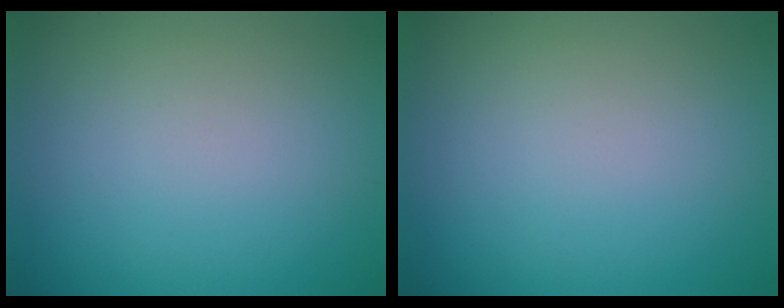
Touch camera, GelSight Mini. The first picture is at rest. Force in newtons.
{"total": 0.0}